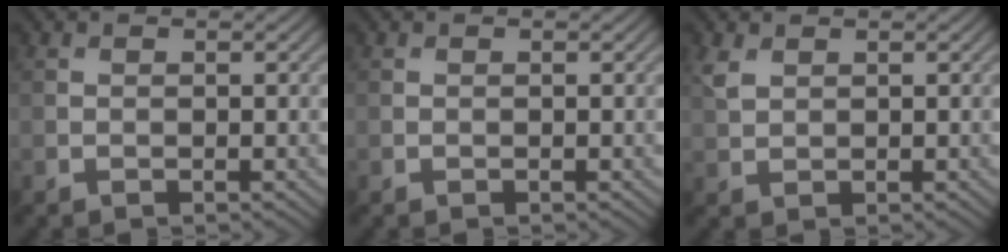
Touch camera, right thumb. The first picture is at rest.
{"total": 0.0}
{"total": 2.0, "force": [1.2, 1.2, 1.2], "torque": [-0.036, 0.000, 0.027]}